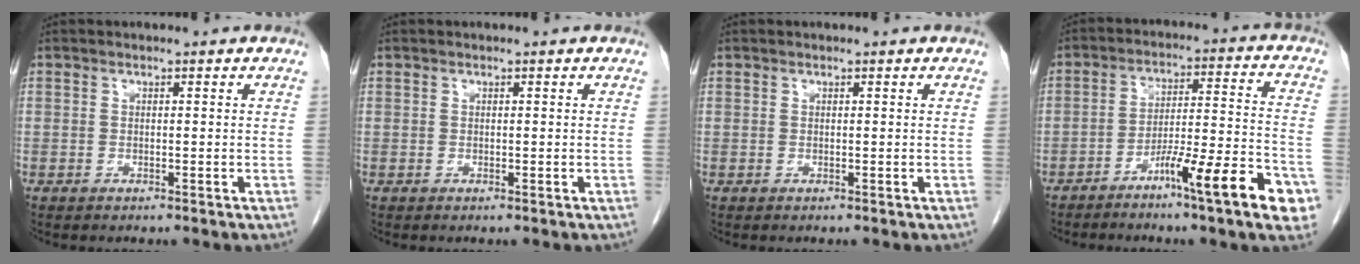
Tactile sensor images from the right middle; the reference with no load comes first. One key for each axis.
{"total": 0.0}
{"total": 0.0}
{"total": 14.2, "fx": -7.7, "fy": 0.3, "fz": 11.9, "tx": -0.167, "ty": 0.003, "tz": -0.119}